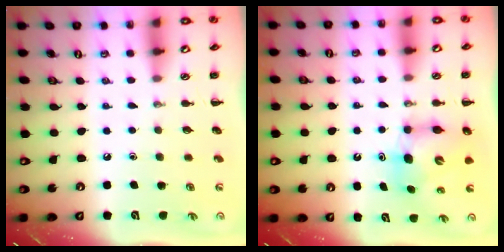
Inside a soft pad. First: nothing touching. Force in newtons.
{"total": 6.2, "press": 6.0, "slide": 1.3}